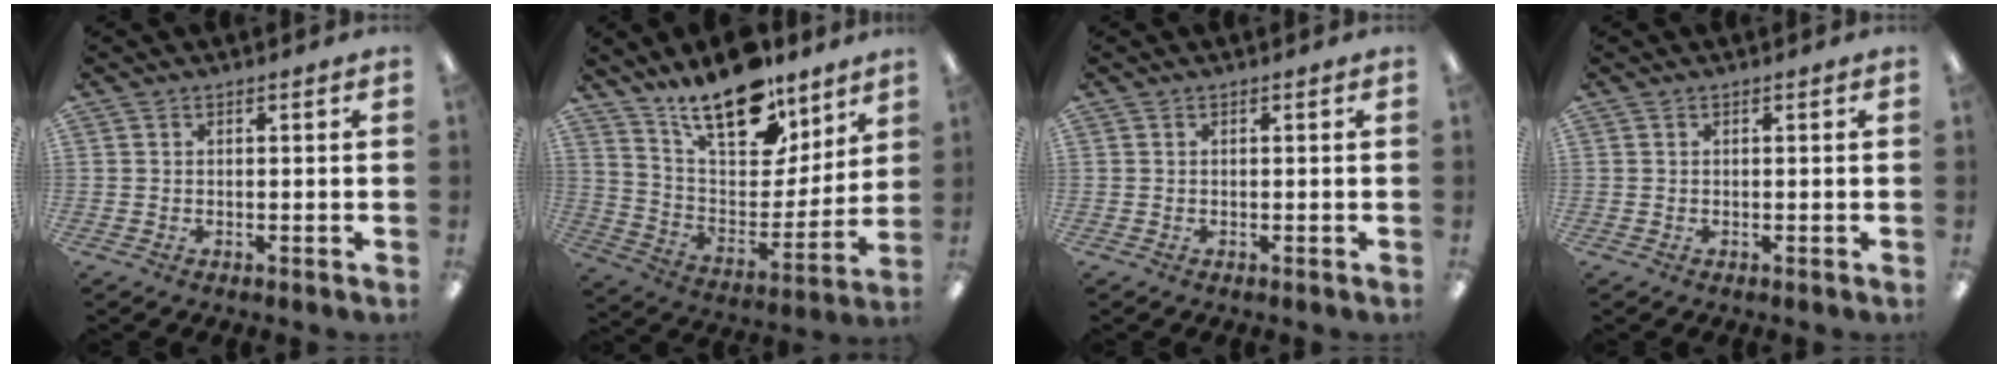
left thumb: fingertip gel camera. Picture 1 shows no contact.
{"total": 20.1, "force": [15.6, 8.5, 9.5], "torque": [-0.159, -0.108, 0.277]}
{"total": 0.0}
{"total": 0.0}